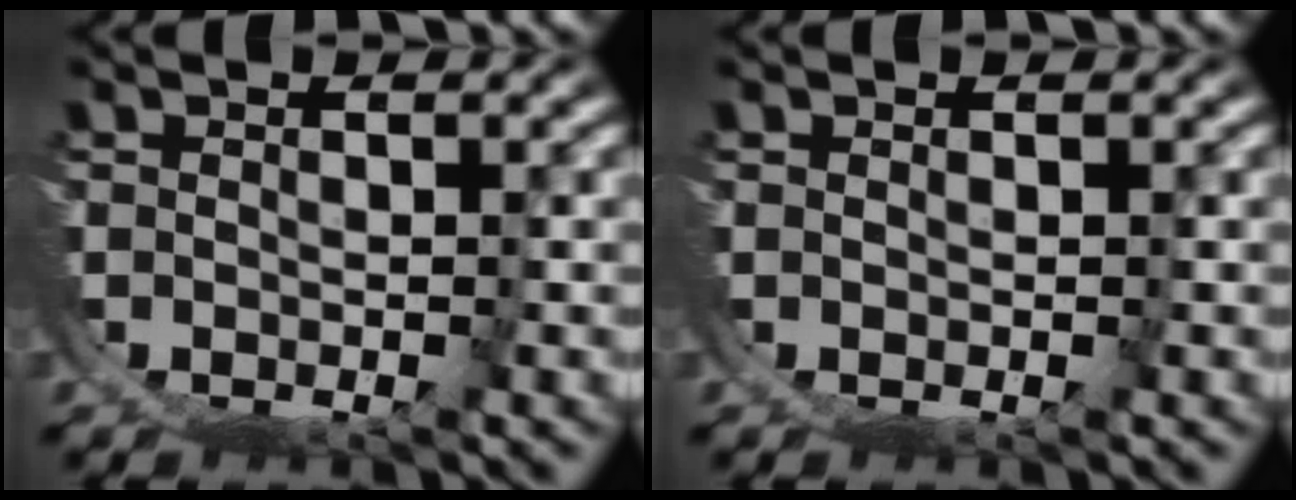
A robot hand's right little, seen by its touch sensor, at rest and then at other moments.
{"total": 0.0}